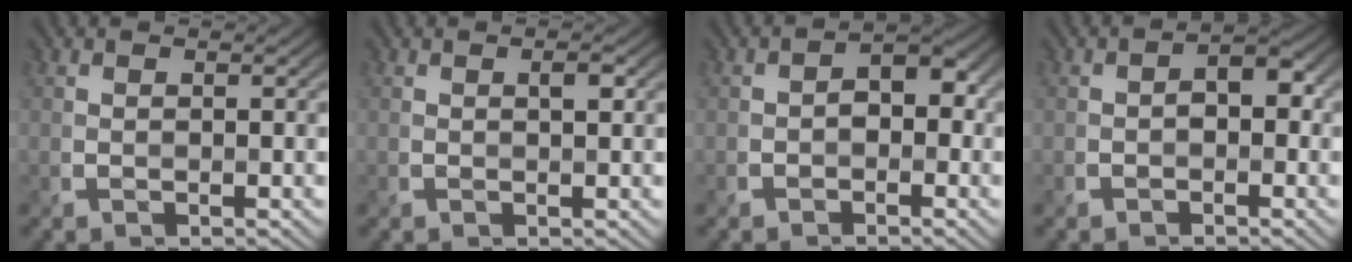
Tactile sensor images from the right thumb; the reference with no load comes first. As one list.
[{"total": 1.1, "force": [0.3, 0.4, 1.0], "torque": [-0.014, -0.001, 0.004]}, {"total": 3.1, "force": [-0.7, 2.2, 2.0], "torque": [-0.022, 0.001, -0.019]}, {"total": 3.2, "force": [-0.5, 2.1, 2.3], "torque": [-0.028, -0.001, -0.012]}]